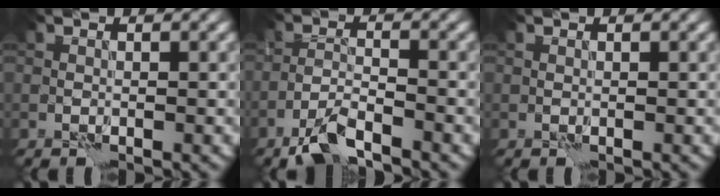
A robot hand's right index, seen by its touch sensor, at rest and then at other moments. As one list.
[{"total": 3.8, "force": [-2.9, 0.9, 2.2], "torque": [-0.050, 0.001, -0.067]}, {"total": 0.0}]